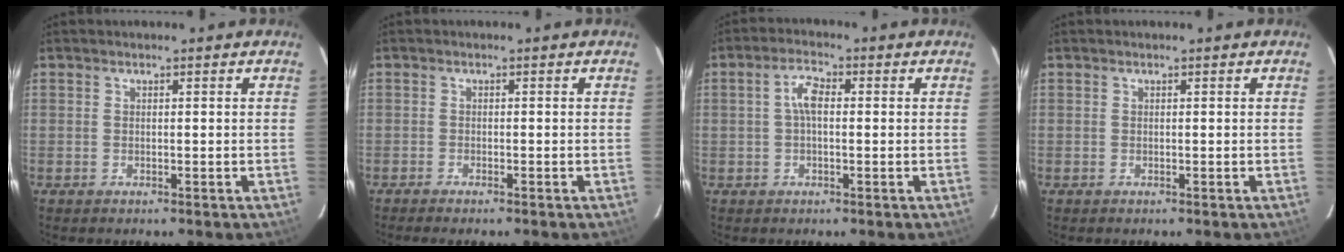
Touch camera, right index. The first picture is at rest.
{"total": 1.8, "force": [-1.6, 0.1, 0.8], "torque": [-0.027, -0.005, -0.030]}
{"total": 3.8, "force": [0.2, 1.7, 3.4], "torque": [-0.069, 0.012, 0.003]}
{"total": 0.0}